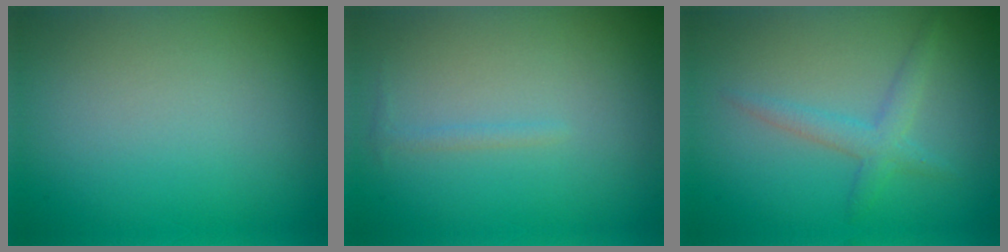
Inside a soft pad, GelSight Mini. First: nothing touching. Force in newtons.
{"total": 0.7, "press": 0.7, "slide": 0.0}
{"total": 2.2, "press": 2.2, "slide": 0.2}